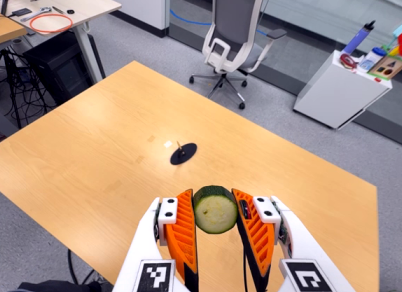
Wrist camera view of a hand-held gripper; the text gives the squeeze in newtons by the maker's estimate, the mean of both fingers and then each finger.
{"total": 11.4, "left": 12.6, "right": 10.1}